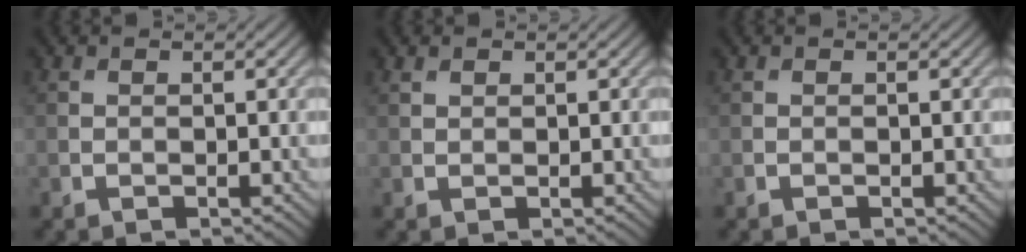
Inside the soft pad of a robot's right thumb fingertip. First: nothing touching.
{"total": 0.8, "force": [0.7, 0.4, 0.3], "torque": [-0.011, 0.000, 0.016]}
{"total": 0.0}